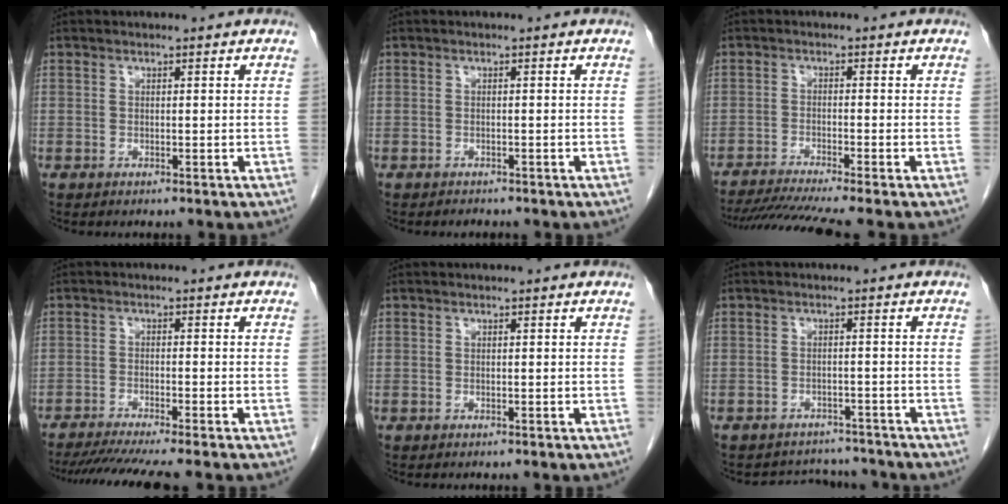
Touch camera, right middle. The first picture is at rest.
{"total": 1.0, "force": [-0.9, 0.4, 0.0], "torque": [-0.007, -0.001, -0.013]}
{"total": 9.1, "force": [-7.8, -1.6, 4.4], "torque": [-0.061, -0.023, -0.127]}
{"total": 9.6, "force": [-8.2, -1.0, 4.9], "torque": [-0.061, -0.022, -0.128]}
{"total": 0.0}
{"total": 6.4, "force": [-6.1, 1.9, 0.0], "torque": [0.002, 0.015, -0.076]}